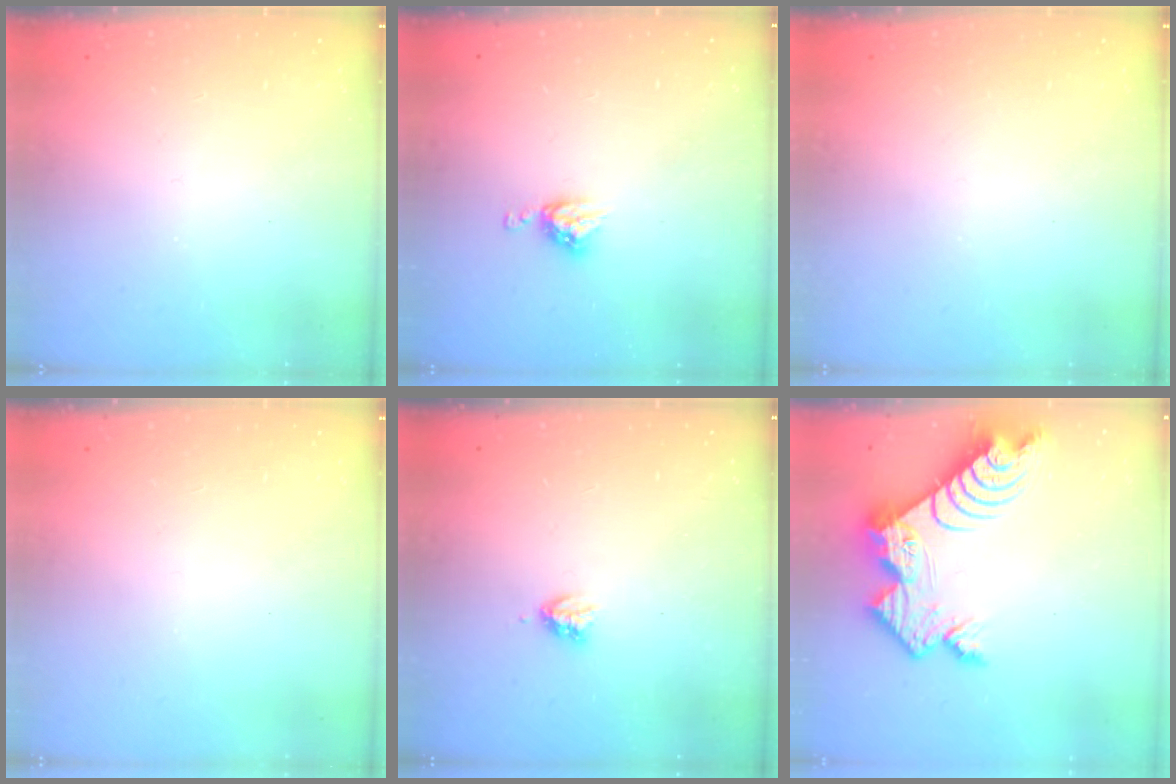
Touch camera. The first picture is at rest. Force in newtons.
{"total": 6.4, "press": 6.4, "slide": 0.4}
{"total": 0.0}
{"total": 0.0}
{"total": 2.9, "press": 2.9, "slide": 0.5}
{"total": 13.4, "press": 13.4, "slide": 1.2}